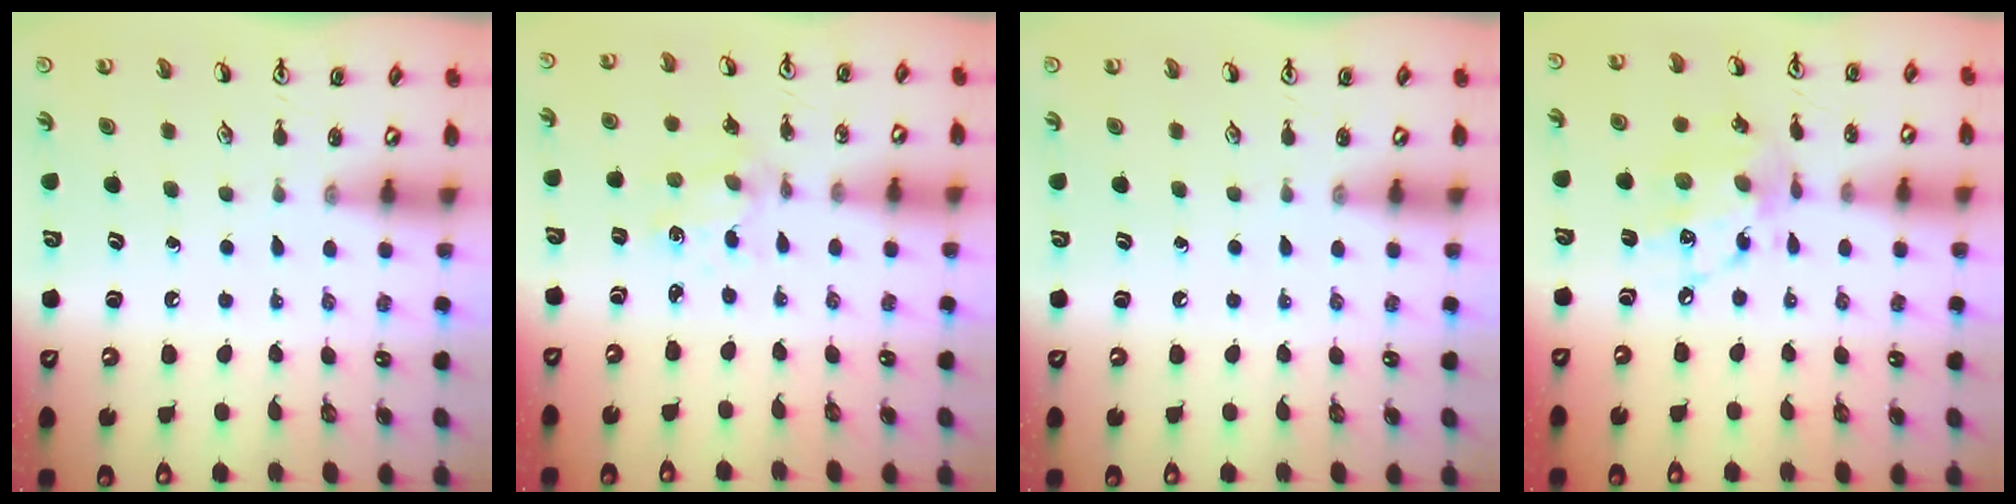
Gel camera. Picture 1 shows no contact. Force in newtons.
{"total": 2.0, "press": 2.0, "slide": 0.2}
{"total": 0.0}
{"total": 13.2, "press": 13.2, "slide": 0.9}